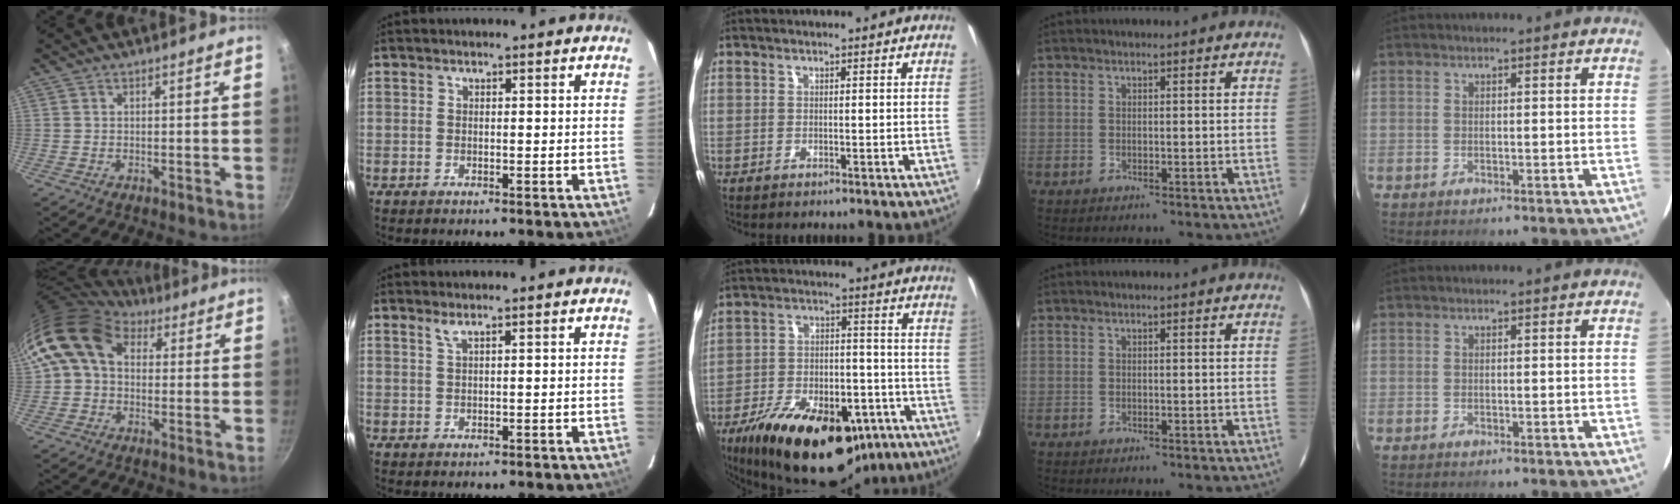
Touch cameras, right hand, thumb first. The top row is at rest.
{"thumb": {"total": 12.2, "force": [3.0, 9.1, 7.4], "torque": [-0.115, 0.015, 0.032]}, "index": {"total": 1.1, "force": [0.6, -0.3, 0.8], "torque": [-0.013, 0.000, 0.012]}, "middle": {"total": 25.5, "force": [-15.8, 12.2, 15.9], "torque": [-0.288, -0.016, -0.227]}}